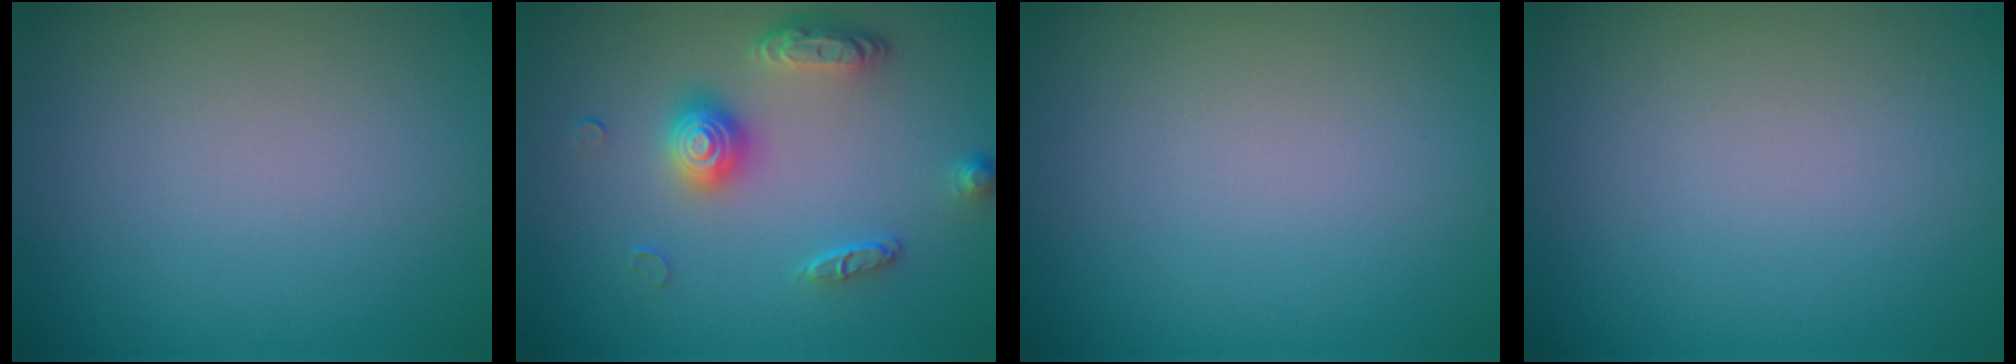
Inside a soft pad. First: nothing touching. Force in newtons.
{"total": 3.5, "press": 3.0, "slide": 1.8}
{"total": 0.0}
{"total": 0.0}